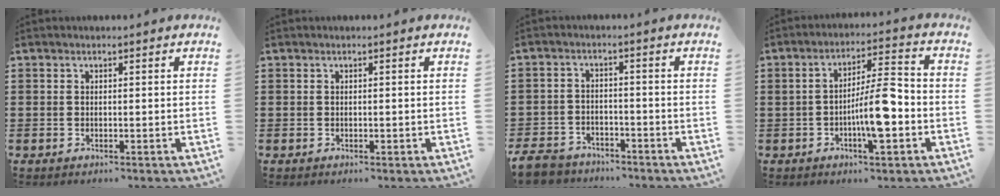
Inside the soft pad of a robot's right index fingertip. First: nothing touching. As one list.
[{"total": 0.0}, {"total": 5.0, "force": [-4.7, 1.5, 0.9], "torque": [-0.034, 0.002, -0.097]}, {"total": 8.8, "force": [-2.5, 2.4, 8.1], "torque": [-0.141, 0.002, -0.049]}]